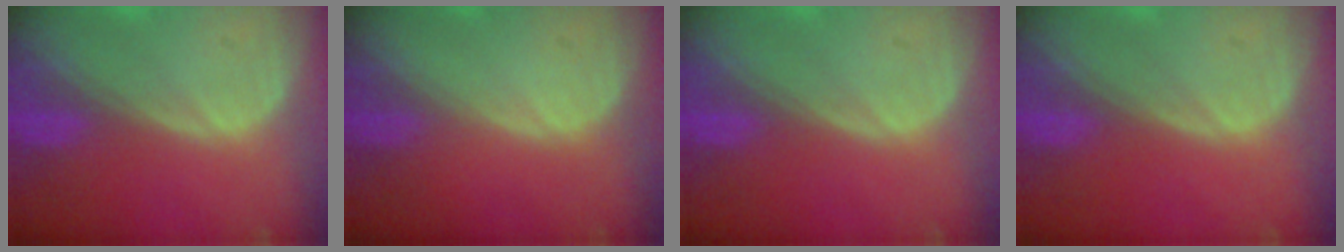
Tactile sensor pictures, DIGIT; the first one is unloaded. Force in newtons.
{"total": 0.0}
{"total": 0.0}
{"total": 0.0}